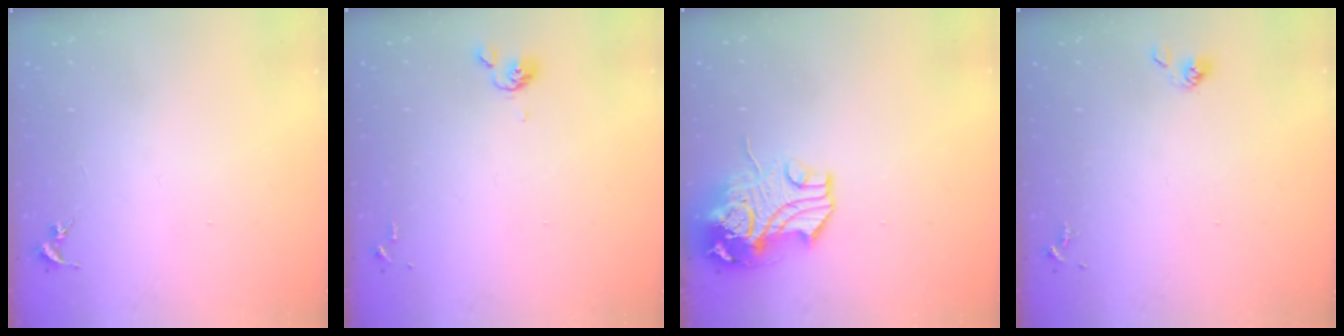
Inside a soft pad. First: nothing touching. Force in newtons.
{"total": 4.6, "press": 4.5, "slide": 0.5}
{"total": 12.6, "press": 12.5, "slide": 2.1}
{"total": 4.2, "press": 4.0, "slide": 1.1}